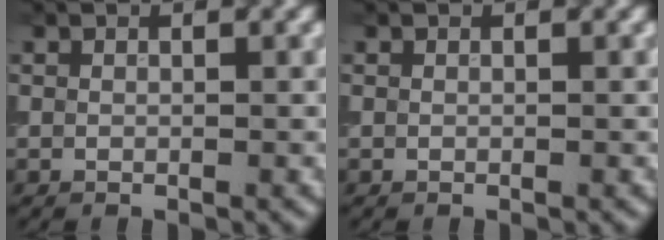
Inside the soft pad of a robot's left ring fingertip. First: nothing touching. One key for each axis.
{"total": 0.0}